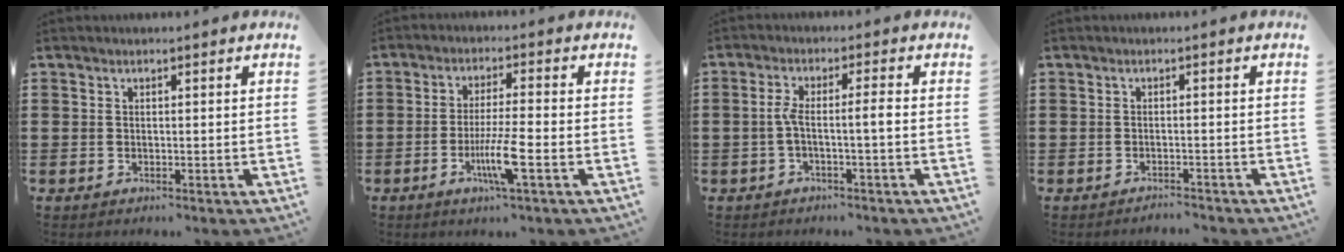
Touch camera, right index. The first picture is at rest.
{"total": 6.9, "force": [-2.6, 0.4, 6.4], "torque": [-0.123, -0.018, -0.049]}
{"total": 3.7, "force": [-0.7, 0.1, 3.7], "torque": [-0.076, -0.003, -0.019]}
{"total": 1.4, "force": [-1.4, 0.0, -0.1], "torque": [-0.003, 0.003, -0.032]}